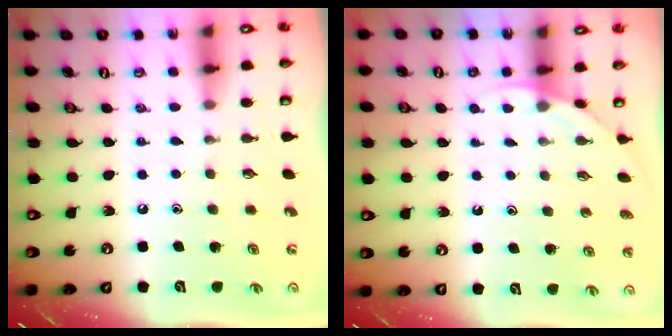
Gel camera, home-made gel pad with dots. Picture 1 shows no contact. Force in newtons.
{"total": 3.1, "press": 3.1, "slide": 0.2}